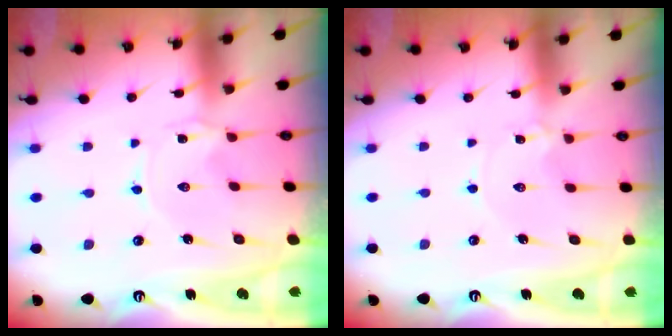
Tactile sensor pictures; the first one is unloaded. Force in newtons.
{"total": 1.1, "press": 1.1, "slide": 0.1}